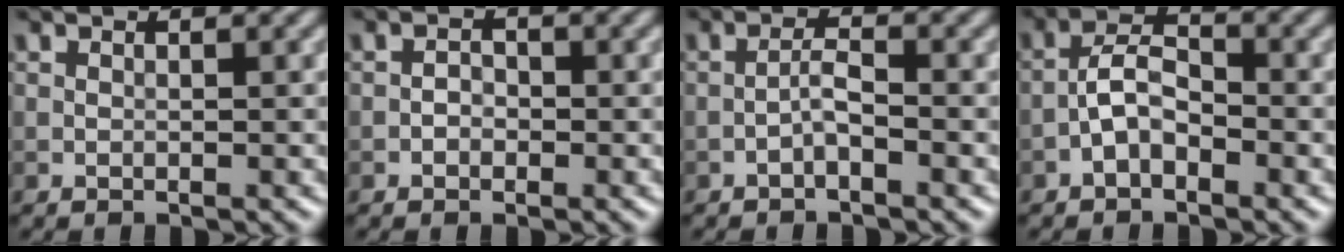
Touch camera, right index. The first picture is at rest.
{"total": 1.1, "force": [-0.5, 0.8, 0.5], "torque": [-0.006, 0.001, -0.011]}
{"total": 1.6, "force": [-1.0, 0.2, 1.2], "torque": [-0.024, 0.008, -0.021]}
{"total": 3.0, "force": [-1.5, 1.5, 2.2], "torque": [-0.036, 0.014, -0.036]}